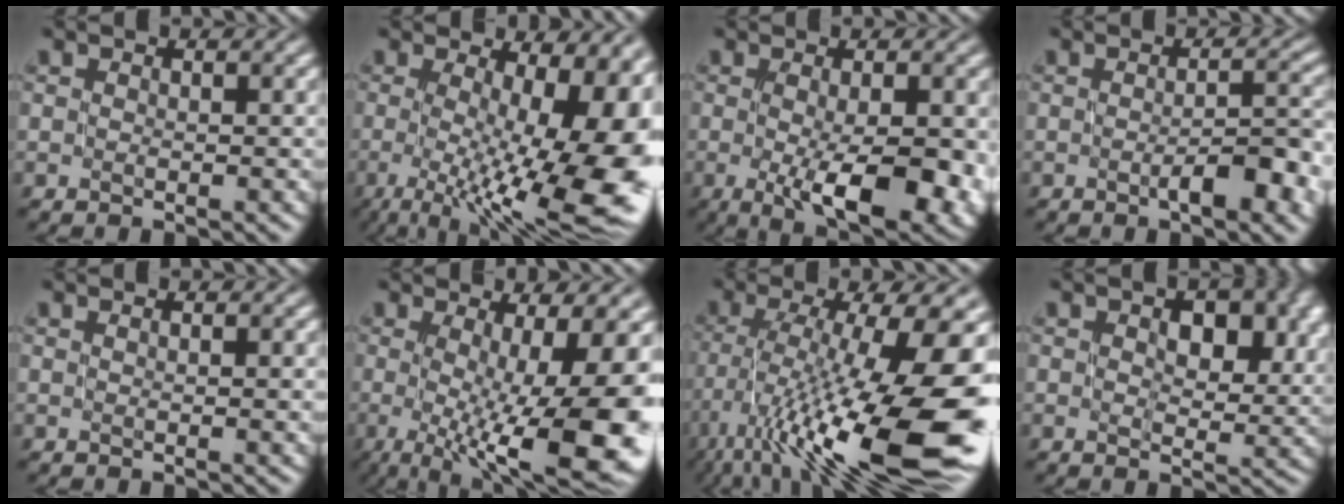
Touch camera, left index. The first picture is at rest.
{"total": 16.6, "force": [-2.0, 6.8, 15.1], "torque": [-0.181, -0.014, -0.017]}
{"total": 8.0, "force": [-1.7, 2.7, 7.3], "torque": [-0.117, -0.017, -0.018]}
{"total": 5.1, "force": [-1.4, 1.2, 4.7], "torque": [-0.069, 0.005, -0.018]}
{"total": 0.7, "force": [0.2, 0.1, 0.7], "torque": [-0.007, 0.002, 0.001]}
{"total": 13.3, "force": [-2.2, 4.2, 12.4], "torque": [-0.182, -0.012, -0.025]}
{"total": 15.5, "force": [-5.5, 4.1, 13.9], "torque": [-0.247, 0.000, -0.094]}
{"total": 6.2, "force": [1.8, 3.6, 4.8], "torque": [-0.059, 0.003, 0.028]}